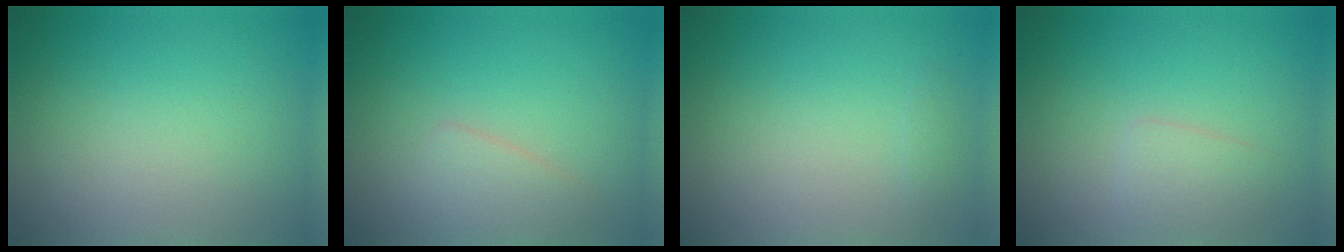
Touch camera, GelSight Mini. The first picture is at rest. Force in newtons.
{"total": 2.2, "press": 2.2, "slide": 0.0}
{"total": 0.6, "press": 0.6, "slide": 0.0}
{"total": 1.7, "press": 1.7, "slide": 0.1}